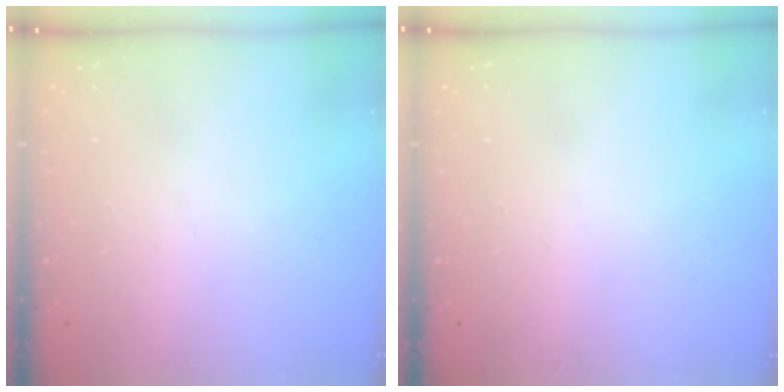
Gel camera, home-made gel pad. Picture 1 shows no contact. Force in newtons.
{"total": 0.0}